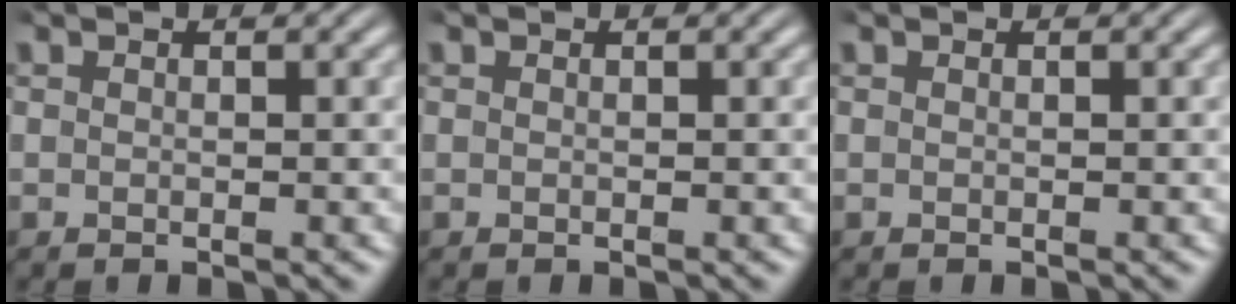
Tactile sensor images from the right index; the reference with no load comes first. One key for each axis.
{"total": 0.0}
{"total": 0.0}